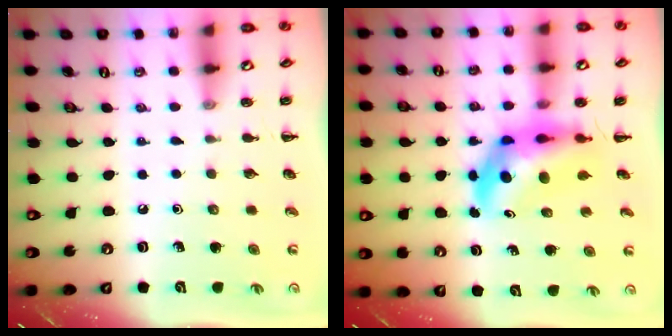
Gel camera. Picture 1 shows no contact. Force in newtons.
{"total": 6.3, "press": 6.0, "slide": 2.0}